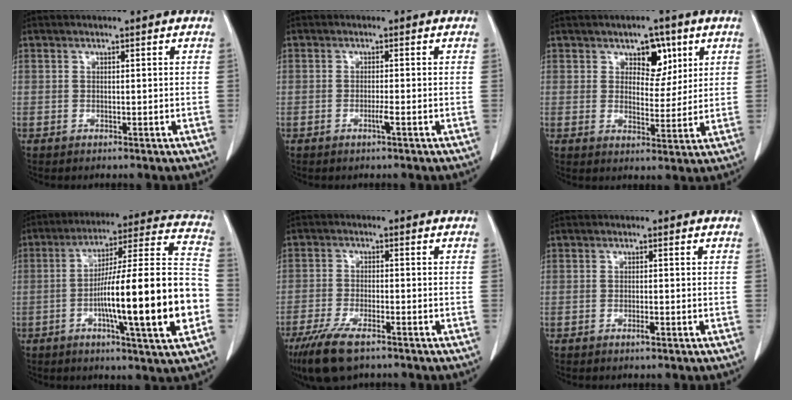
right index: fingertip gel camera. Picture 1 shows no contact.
{"total": 1.0, "force": [-0.4, -0.2, 0.9], "torque": [-0.014, 0.000, -0.006]}
{"total": 5.7, "force": [2.9, 3.4, 3.5], "torque": [-0.040, 0.005, 0.044]}
{"total": 21.2, "force": [-5.2, 0.8, 20.5], "torque": [-0.299, 0.010, -0.079]}
{"total": 8.9, "force": [-6.3, 2.3, 5.9], "torque": [-0.112, -0.019, -0.106]}
{"total": 0.9, "force": [-0.4, 0.1, 0.8], "torque": [-0.012, 0.001, -0.005]}